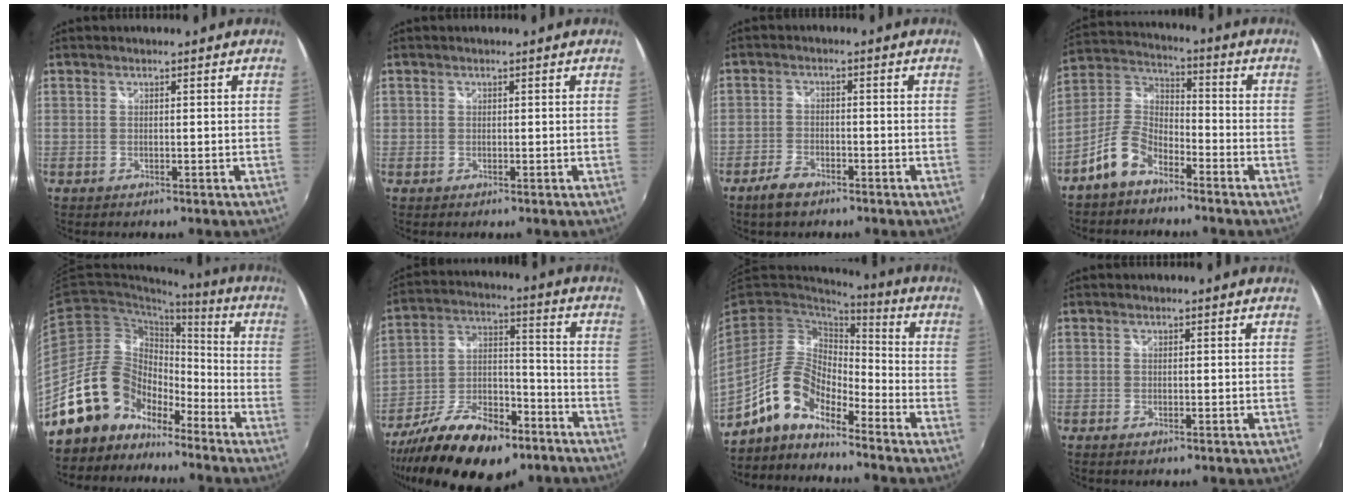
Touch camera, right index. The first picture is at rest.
{"total": 0.6, "force": [-0.1, 0.6, 0.0], "torque": [0.001, -0.003, -0.003]}
{"total": 4.4, "force": [-3.4, 1.9, 2.1], "torque": [-0.057, 0.001, -0.062]}
{"total": 8.7, "force": [-5.9, 4.2, 4.9], "torque": [-0.117, 0.021, -0.120]}
{"total": 16.2, "force": [-12.4, 9.4, 4.7], "torque": [-0.098, 0.038, -0.219]}
{"total": 22.2, "force": [-14.0, 10.1, 14.0], "torque": [-0.267, -0.015, -0.227]}
{"total": 10.6, "force": [-7.5, 4.1, 6.2], "torque": [-0.130, 0.018, -0.151]}
{"total": 0.6, "force": [-0.4, 0.3, 0.3], "torque": [-0.008, -0.004, -0.008]}